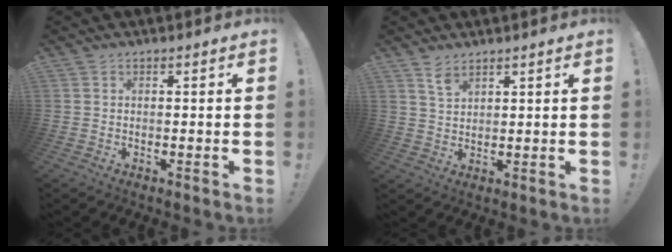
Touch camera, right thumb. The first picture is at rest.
{"total": 4.4, "force": [3.3, 2.1, 2.0], "torque": [-0.025, -0.027, 0.060]}